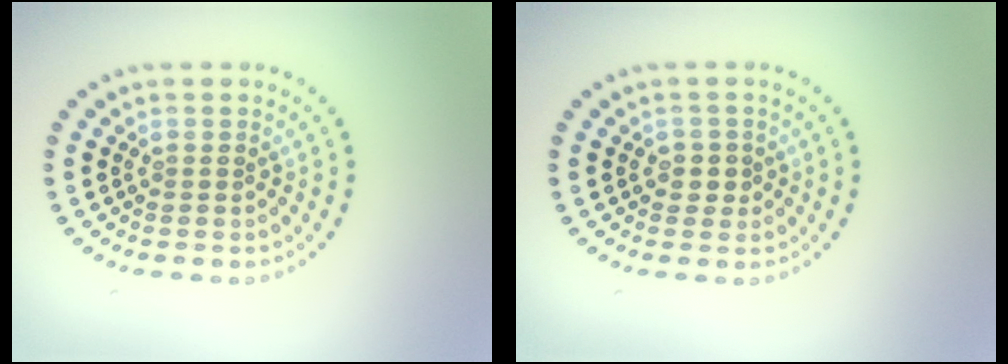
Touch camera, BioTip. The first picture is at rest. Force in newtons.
{"total": 1.4, "press": 1.2, "slide": 0.6}